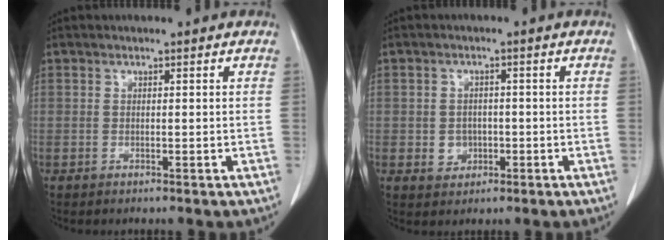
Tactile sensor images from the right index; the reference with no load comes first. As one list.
[{"total": 3.1, "force": [-0.7, 2.8, 1.1], "torque": [-0.012, 0.005, -0.003]}]